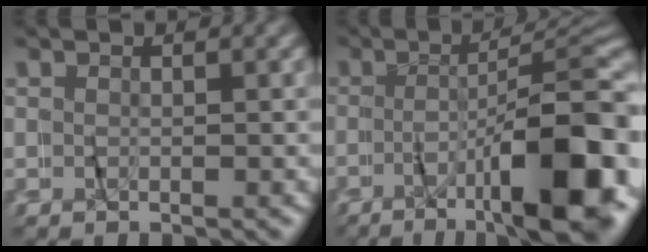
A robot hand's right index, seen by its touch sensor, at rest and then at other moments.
{"total": 13.8, "force": [-4.9, 4.1, 12.2], "torque": [-0.155, -0.001, -0.072]}